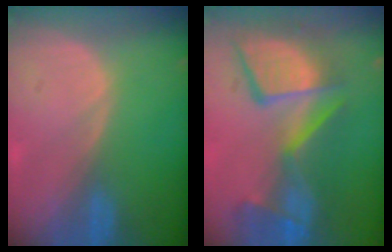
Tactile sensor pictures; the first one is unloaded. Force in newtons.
{"total": 12.6, "press": 11.2, "slide": 5.8}